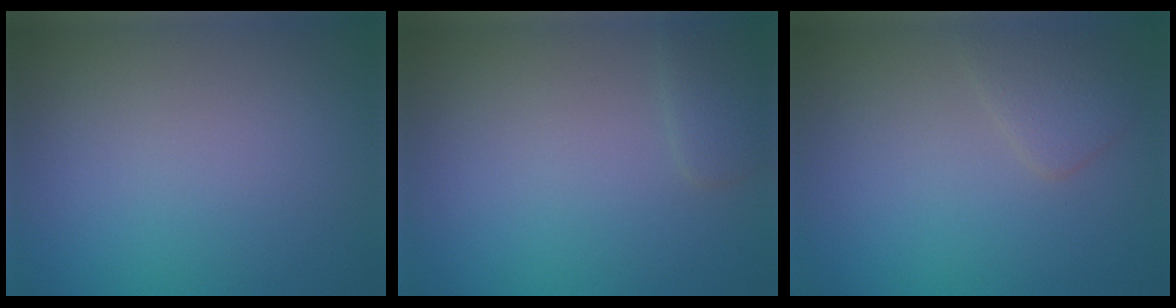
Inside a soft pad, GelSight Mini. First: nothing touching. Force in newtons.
{"total": 1.4, "press": 1.4, "slide": 0.1}
{"total": 2.0, "press": 2.0, "slide": 0.0}